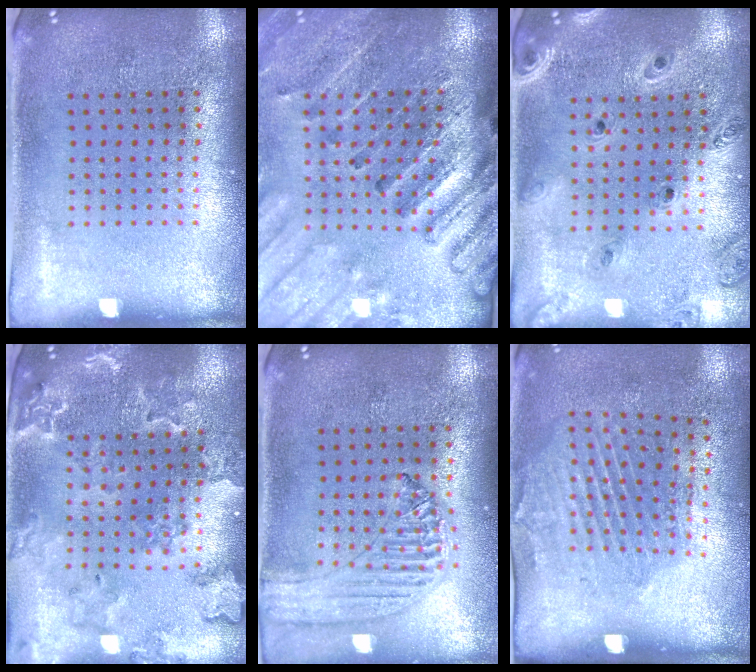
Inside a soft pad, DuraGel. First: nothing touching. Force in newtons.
{"total": 2.8, "press": 2.7, "slide": 0.6}
{"total": 1.2, "press": 1.2, "slide": 0.2}
{"total": 1.8, "press": 1.8, "slide": 0.3}
{"total": 1.2, "press": 1.2, "slide": 0.2}
{"total": 2.0, "press": 1.1, "slide": 1.7}